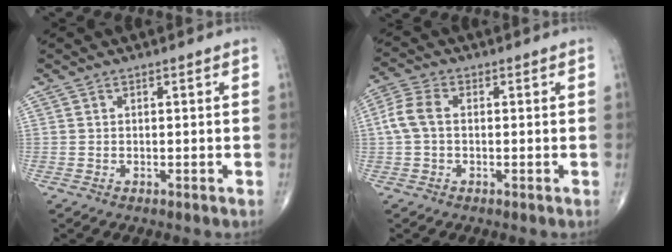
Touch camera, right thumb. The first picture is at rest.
{"total": 5.4, "force": [0.1, 3.4, 4.1], "torque": [-0.100, 0.017, -0.004]}